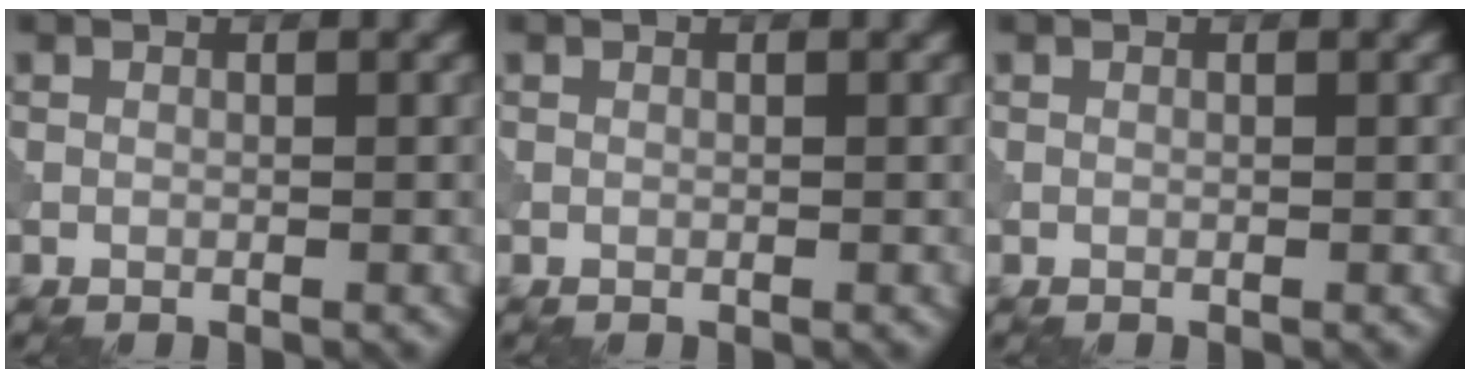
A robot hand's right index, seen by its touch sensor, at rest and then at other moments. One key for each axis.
{"total": 0.0}
{"total": 0.0}